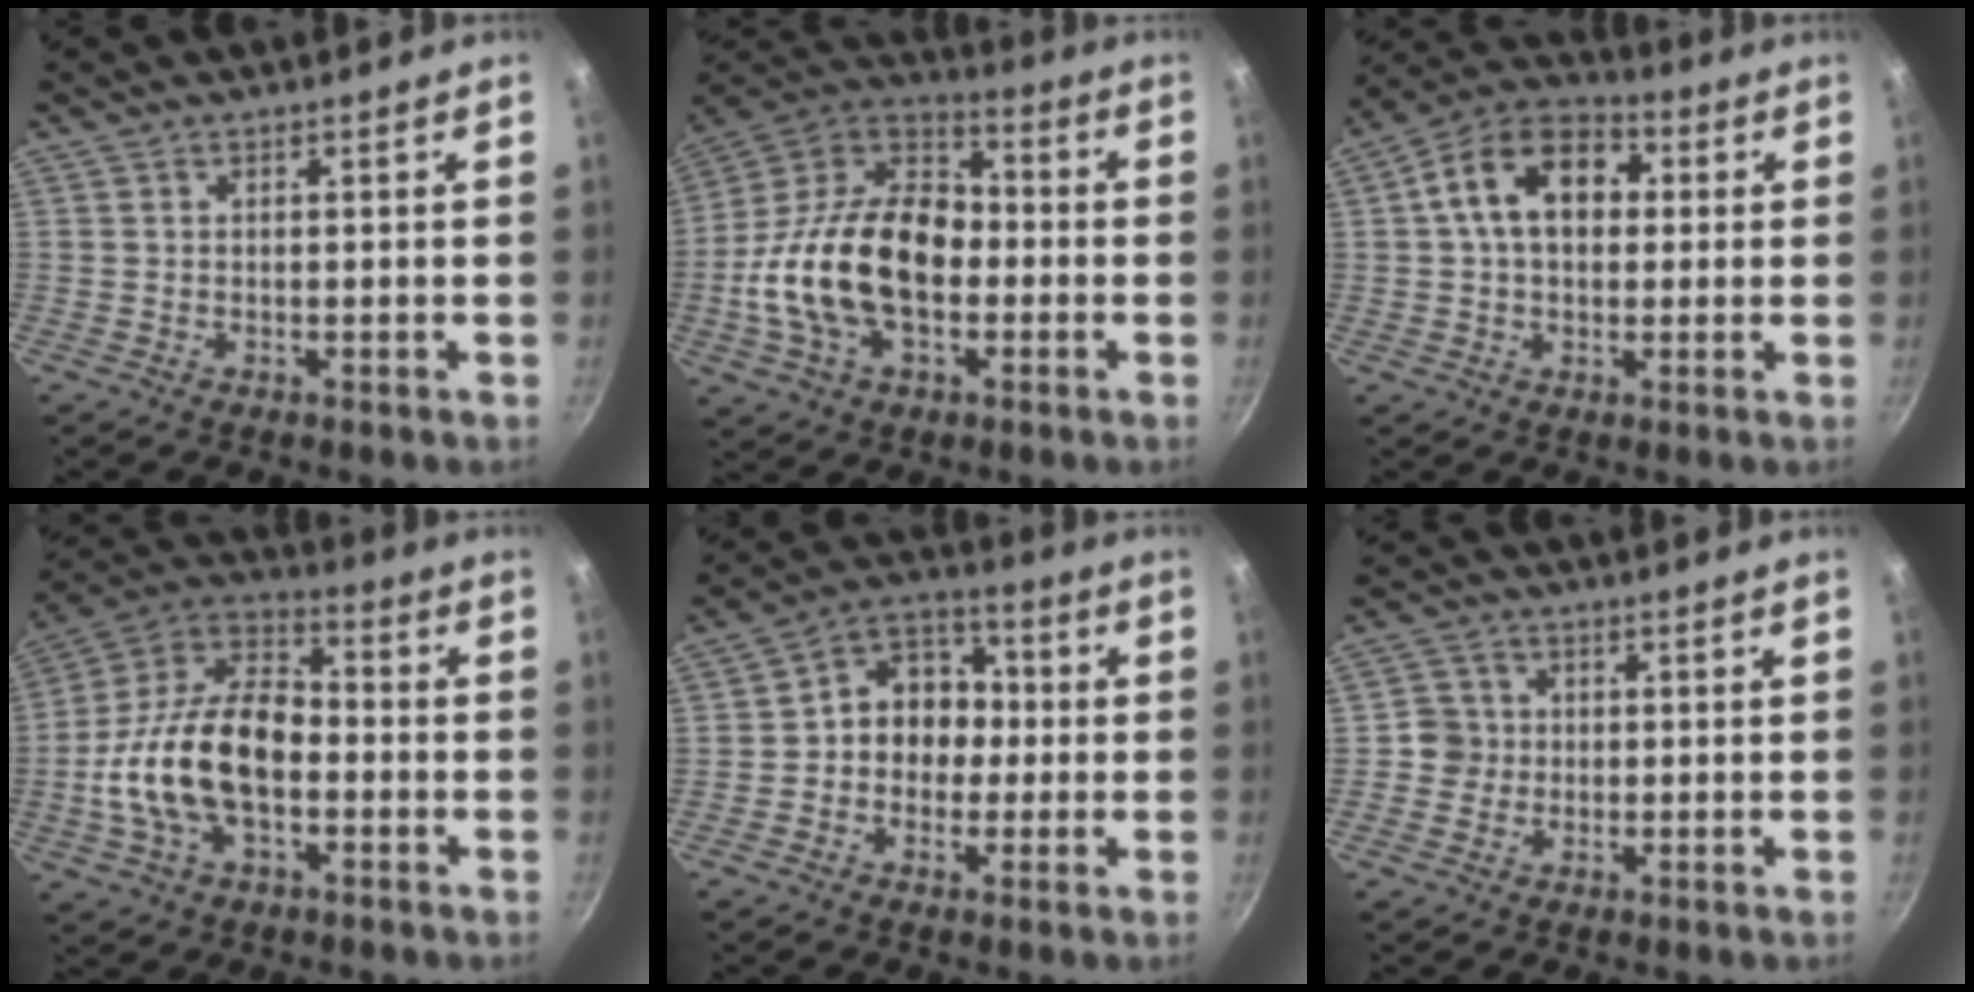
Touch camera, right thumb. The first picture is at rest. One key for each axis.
{"total": 23.5, "fx": -3.3, "fy": 15.2, "fz": 17.6, "tx": -0.297, "ty": 0.045, "tz": -0.071}
{"total": 14.2, "fx": 2.4, "fy": 9.8, "fz": 9.9, "tx": -0.130, "ty": 0.026, "tz": 0.020}
{"total": 19.9, "fx": -3.5, "fy": 11.9, "fz": 15.5, "tx": -0.266, "ty": 0.044, "tz": -0.079}
{"total": 10.3, "fx": -0.6, "fy": 8.6, "fz": 5.6, "tx": -0.031, "ty": 0.034, "tz": -0.029}
{"total": 3.9, "fx": -0.3, "fy": 3.8, "fz": 0.6, "tx": 0.019, "ty": 0.009, "tz": -0.014}